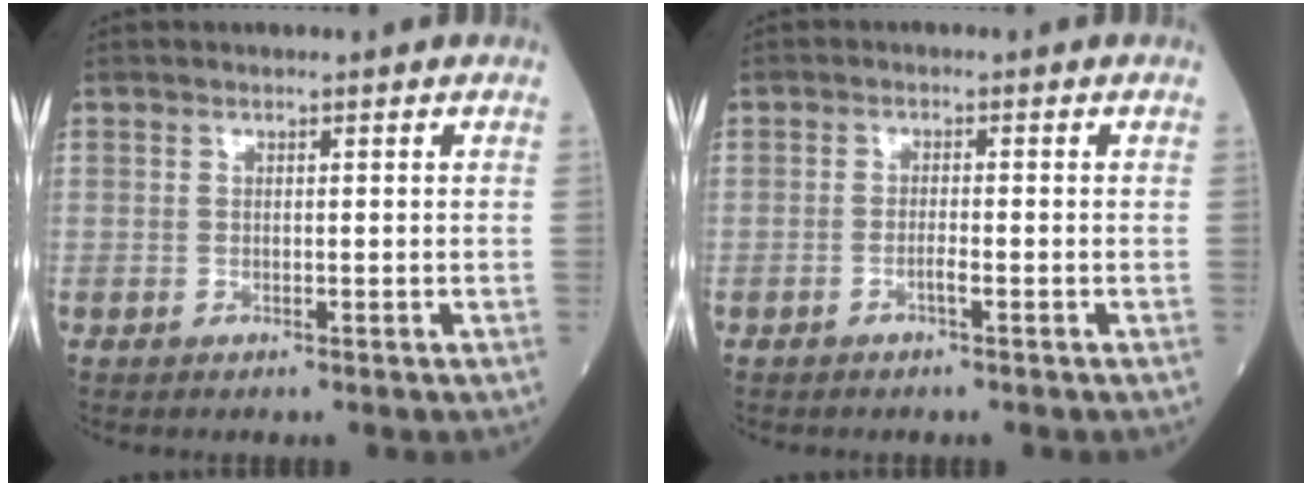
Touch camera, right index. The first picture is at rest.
{"total": 1.3, "force": [-0.8, 0.0, 1.0], "torque": [-0.021, 0.001, -0.016]}